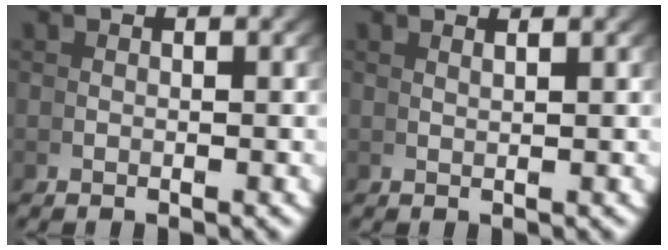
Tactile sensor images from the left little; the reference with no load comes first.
{"total": 1.5, "force": [1.1, -1.0, 0.0], "torque": [0.007, 0.003, 0.022]}